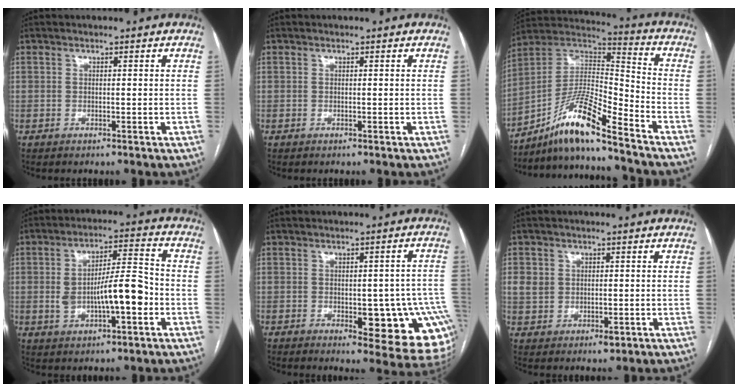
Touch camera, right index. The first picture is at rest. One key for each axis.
{"total": 0.0}
{"total": 13.3, "fx": -10.0, "fy": 0.4, "fz": 8.8, "tx": -0.165, "ty": 0.018, "tz": -0.183}
{"total": 11.0, "fx": -1.6, "fy": 3.2, "fz": 10.4, "tx": -0.185, "ty": 0.022, "tz": -0.020}
{"total": 14.2, "fx": -3.9, "fy": 5.5, "fz": 12.5, "tx": -0.088, "ty": 0.021, "tz": -0.033}
{"total": 4.9, "fx": 0.4, "fy": 4.2, "fz": 2.5, "tx": -0.047, "ty": 0.004, "tz": 0.017}